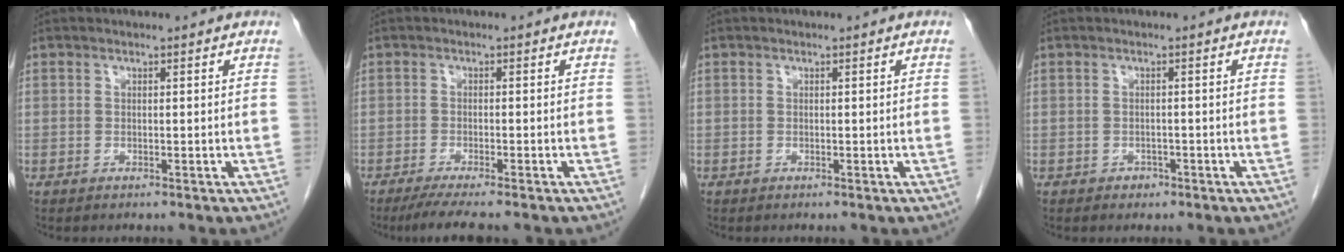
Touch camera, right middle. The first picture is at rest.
{"total": 5.4, "force": [-4.4, 0.0, 3.1], "torque": [-0.048, -0.013, -0.071]}
{"total": 0.0}
{"total": 1.3, "force": [-0.8, 0.9, 0.3], "torque": [-0.007, 0.003, -0.012]}